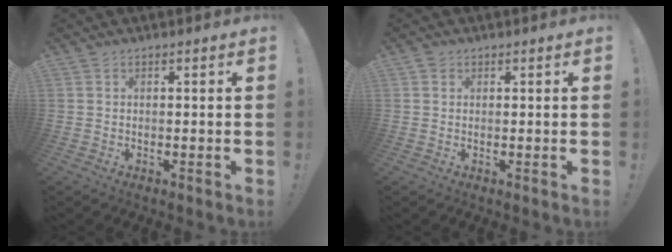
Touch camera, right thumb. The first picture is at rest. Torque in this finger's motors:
{"motor_torque": [-0.21, 0.40, -0.01, -0.04, 0.03]}